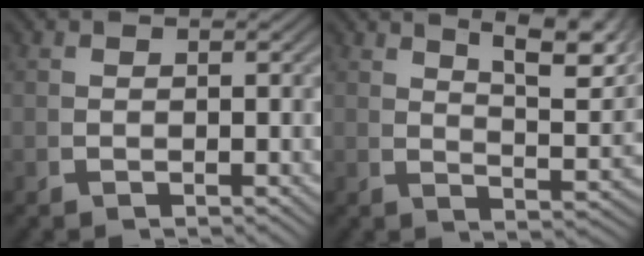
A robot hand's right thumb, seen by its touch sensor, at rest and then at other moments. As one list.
[{"total": 8.0, "force": [4.5, 2.4, 6.1], "torque": [-0.074, 0.006, 0.070]}]